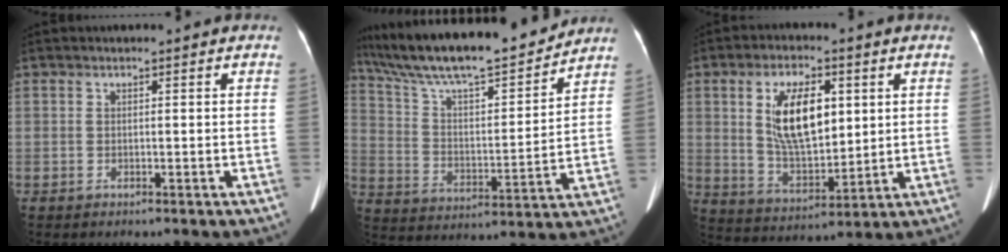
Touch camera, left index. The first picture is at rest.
{"total": 20.5, "force": [18.1, 2.2, 9.4], "torque": [-0.177, 0.004, 0.301]}
{"total": 12.0, "force": [3.0, 5.4, 10.3], "torque": [-0.204, 0.003, 0.063]}